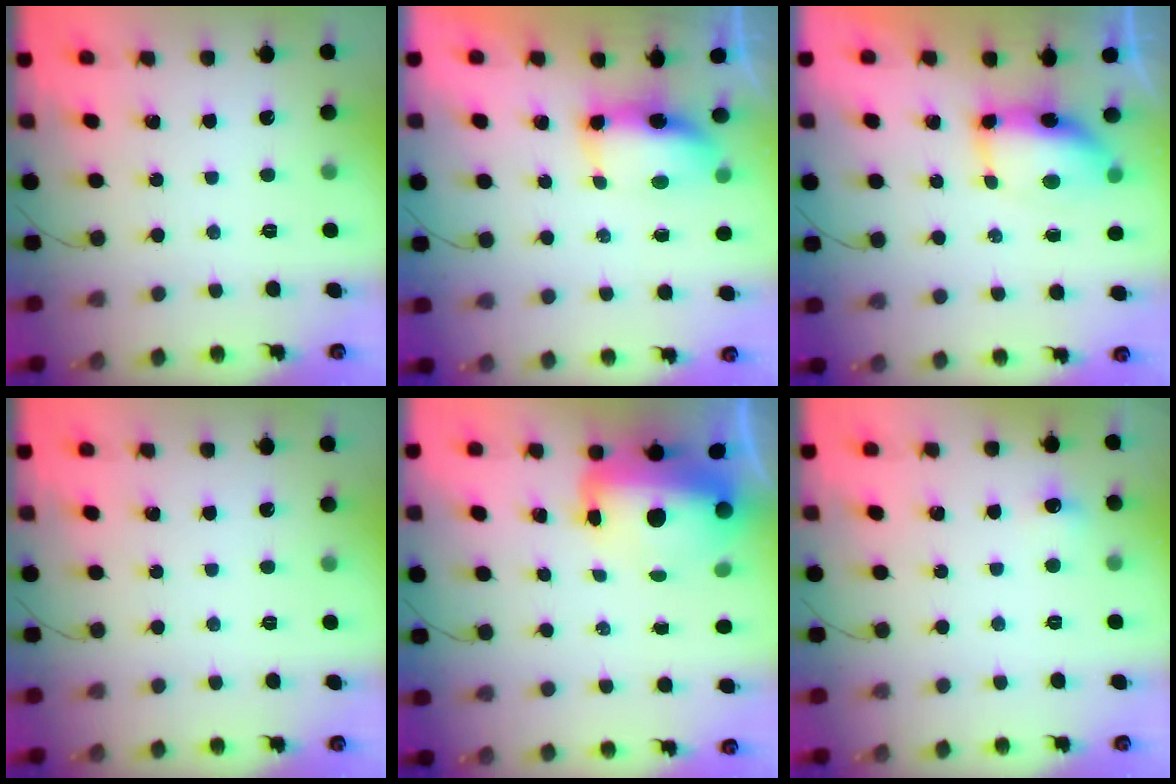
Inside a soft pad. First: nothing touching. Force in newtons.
{"total": 12.2, "press": 8.6, "slide": 8.6}
{"total": 8.4, "press": 8.2, "slide": 1.9}
{"total": 0.0}
{"total": 12.5, "press": 12.2, "slide": 2.9}
{"total": 5.1, "press": 4.9, "slide": 1.4}